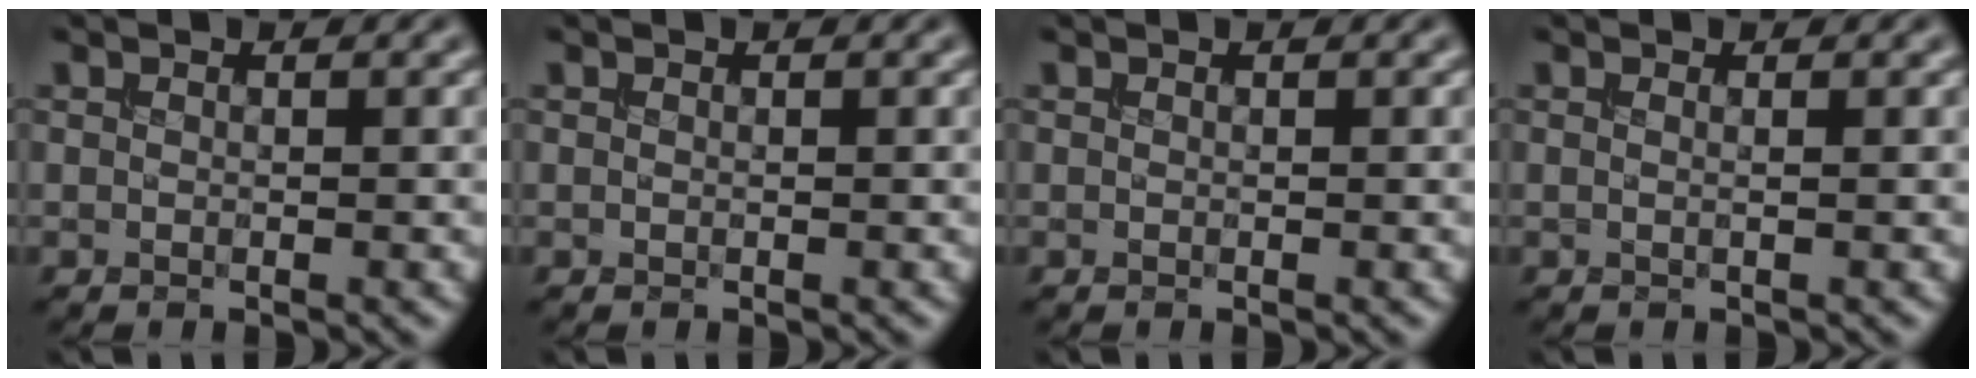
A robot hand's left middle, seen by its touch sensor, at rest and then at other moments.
{"total": 0.0}
{"total": 0.0}
{"total": 0.8, "force": [0.1, 0.4, 0.7], "torque": [-0.007, -0.002, -0.008]}